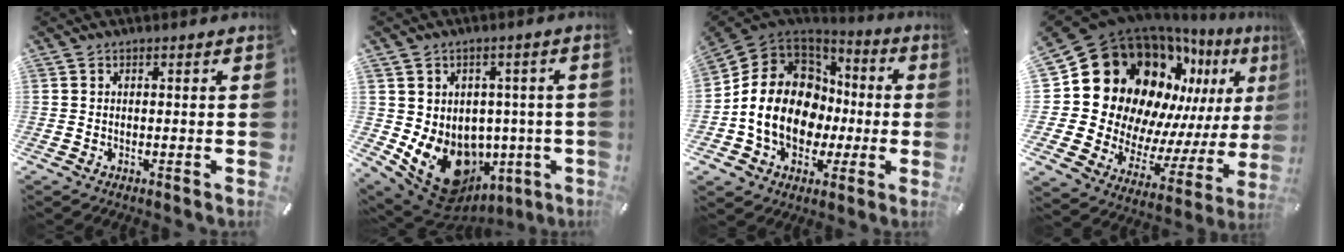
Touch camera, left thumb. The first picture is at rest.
{"total": 14.9, "force": [-5.2, 11.4, 8.2], "torque": [-0.121, 0.005, -0.073]}
{"total": 18.2, "force": [-1.9, 14.4, 11.0], "torque": [-0.236, 0.005, -0.030]}
{"total": 23.0, "force": [10.4, 17.2, 11.2], "torque": [-0.186, -0.125, 0.236]}